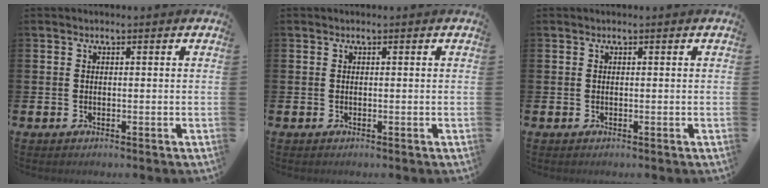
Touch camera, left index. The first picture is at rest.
{"total": 0.0}
{"total": 0.0}